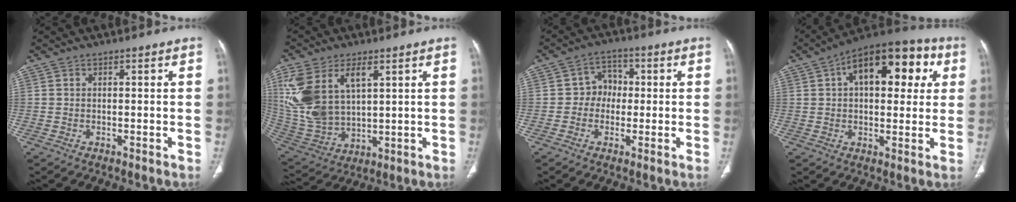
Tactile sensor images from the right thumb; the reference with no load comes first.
{"total": 17.1, "force": [6.2, 9.8, 12.6], "torque": [-0.266, -0.013, 0.139]}
{"total": 5.6, "force": [-0.1, 4.9, 2.6], "torque": [-0.007, 0.015, -0.014]}
{"total": 19.3, "force": [5.9, 10.2, 15.3], "torque": [-0.175, 0.026, 0.078]}